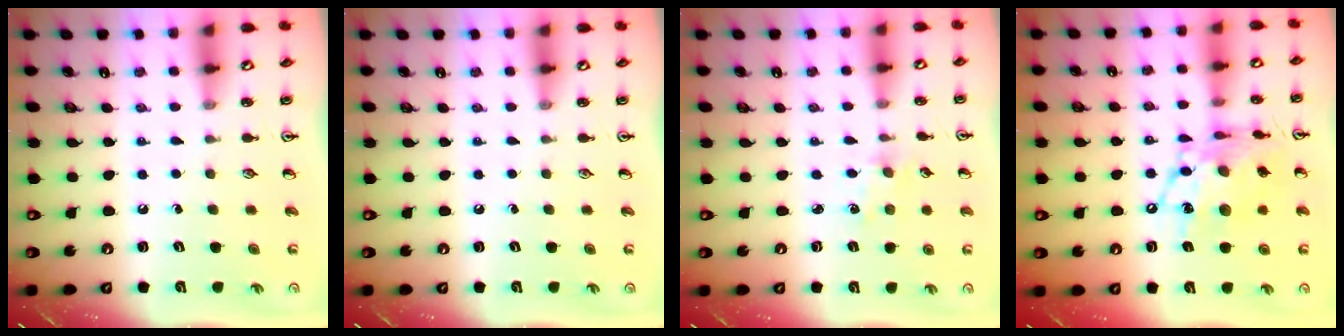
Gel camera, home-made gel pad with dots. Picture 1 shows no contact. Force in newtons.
{"total": 0.0}
{"total": 1.5, "press": 1.5, "slide": 0.3}
{"total": 15.4, "press": 15.3, "slide": 1.3}